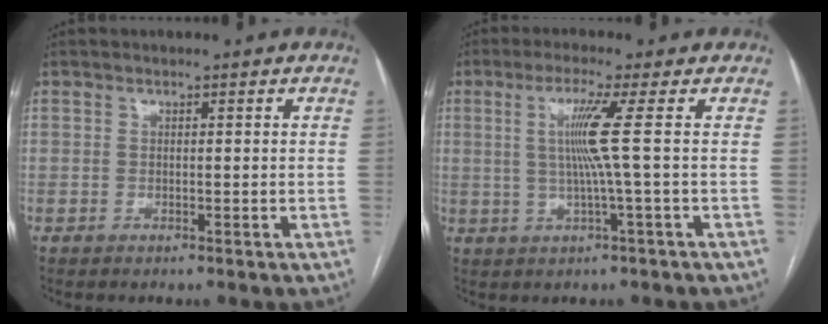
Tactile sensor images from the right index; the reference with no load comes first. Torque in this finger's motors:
{"motor_torque": [0.92, -0.02, 0.21, 0.11]}